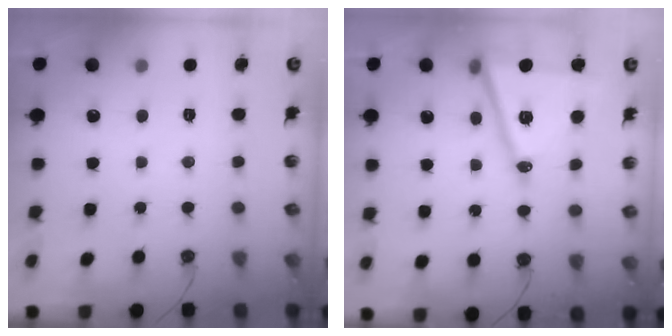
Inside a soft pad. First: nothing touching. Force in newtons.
{"total": 16.5, "press": 16.1, "slide": 3.8}